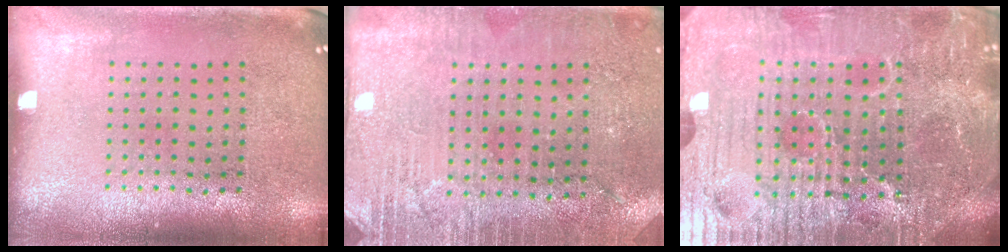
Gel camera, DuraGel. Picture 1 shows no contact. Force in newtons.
{"total": 2.9, "press": 2.8, "slide": 0.6}
{"total": 6.6, "press": 6.1, "slide": 2.7}